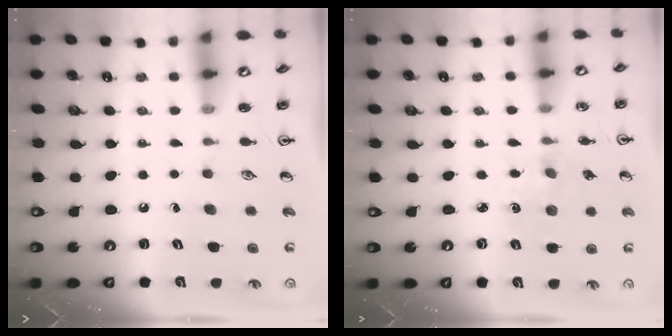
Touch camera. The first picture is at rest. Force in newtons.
{"total": 3.1, "press": 3.1, "slide": 0.4}